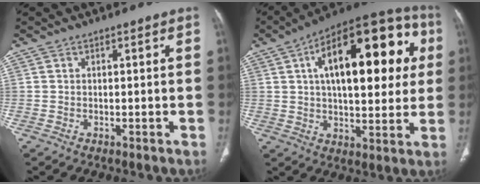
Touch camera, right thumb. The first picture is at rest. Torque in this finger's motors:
{"motor_torque": [0.09, 4.82, 2.02, 0.74, 0.51]}